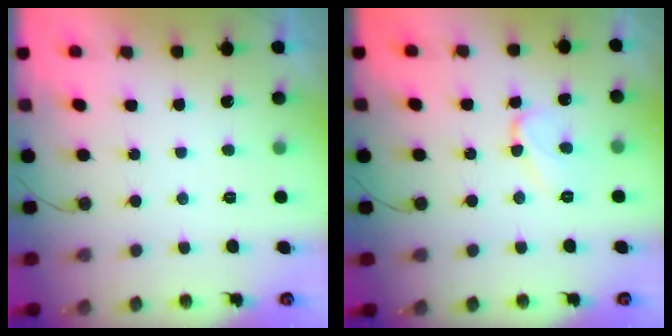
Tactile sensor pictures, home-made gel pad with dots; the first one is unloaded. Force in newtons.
{"total": 7.2, "press": 7.2, "slide": 0.7}